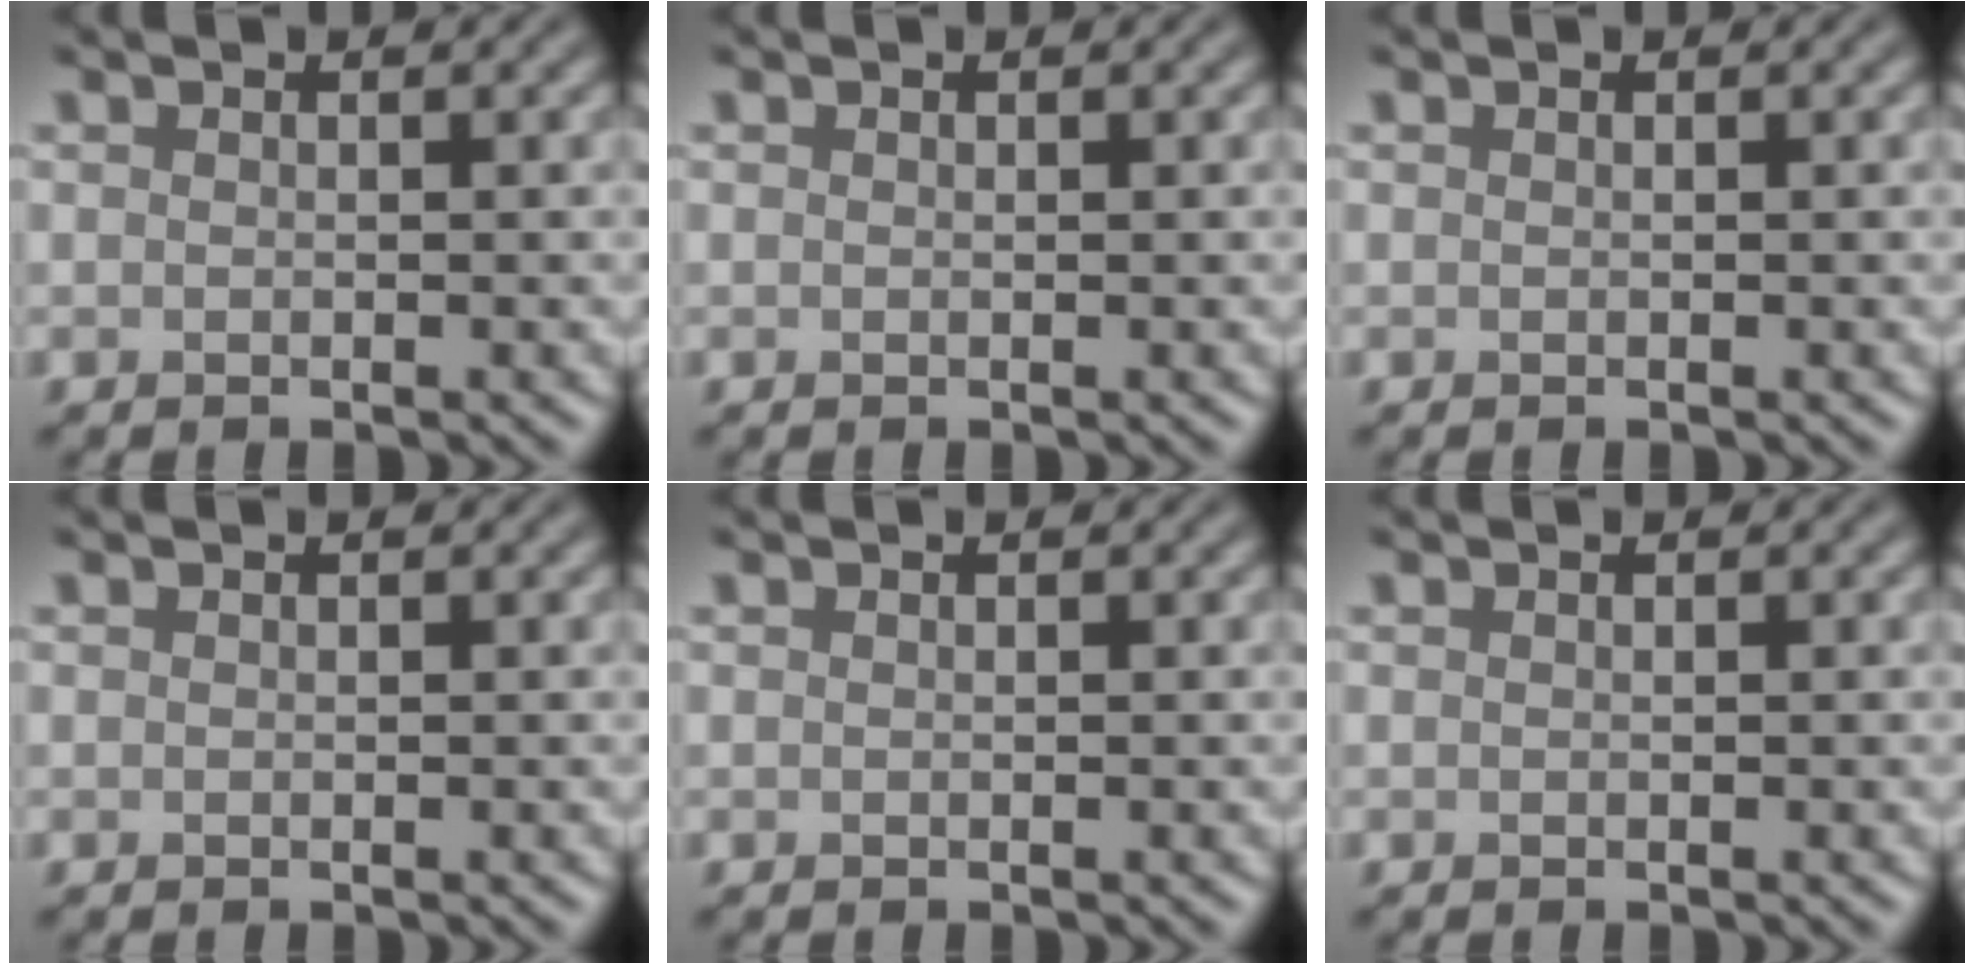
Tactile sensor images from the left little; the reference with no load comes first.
{"total": 0.0}
{"total": 0.0}
{"total": 0.0}
{"total": 0.0}
{"total": 0.0}